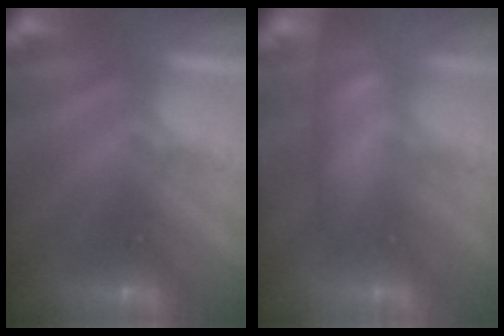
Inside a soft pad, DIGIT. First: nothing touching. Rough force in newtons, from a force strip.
{"total": 4.9}